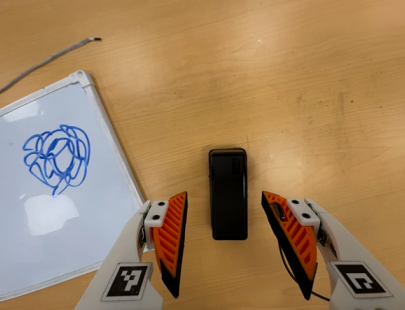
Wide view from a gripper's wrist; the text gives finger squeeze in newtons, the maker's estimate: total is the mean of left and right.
{"total": 0.0}